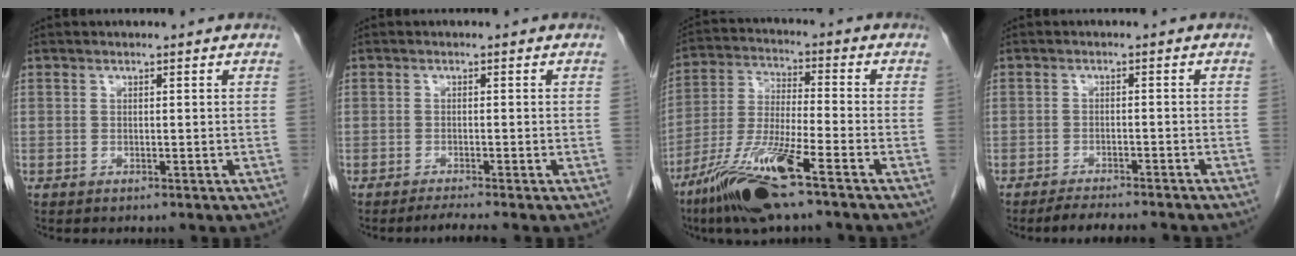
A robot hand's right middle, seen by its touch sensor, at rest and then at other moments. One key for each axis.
{"total": 2.1, "fx": -1.8, "fy": -0.7, "fz": 0.8, "tx": -0.021, "ty": -0.008, "tz": -0.035}
{"total": 13.7, "fx": -8.3, "fy": 0.8, "fz": 10.9, "tx": -0.223, "ty": -0.031, "tz": -0.156}
{"total": 6.3, "fx": -5.7, "fy": 0.3, "fz": 2.6, "tx": -0.035, "ty": -0.013, "tz": -0.085}